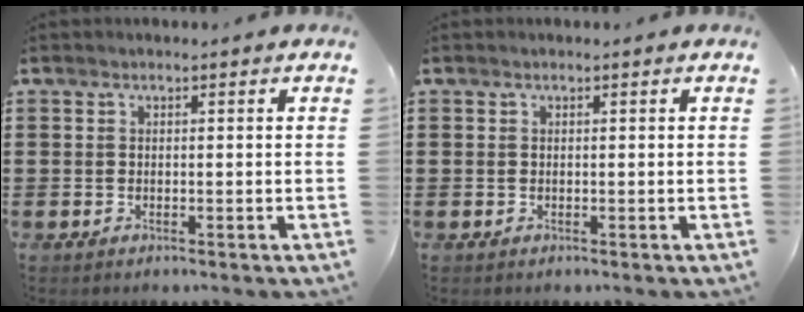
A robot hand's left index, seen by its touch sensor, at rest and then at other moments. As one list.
[{"total": 0.0}]